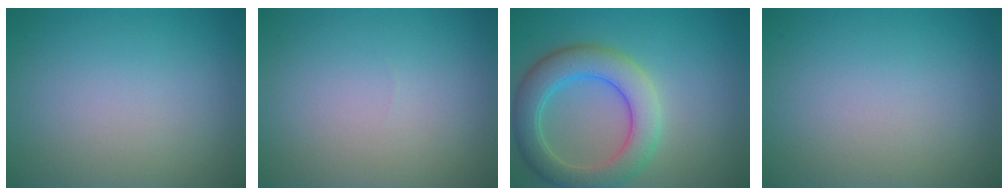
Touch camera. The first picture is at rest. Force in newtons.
{"total": 0.0}
{"total": 6.0, "press": 6.0, "slide": 0.3}
{"total": 0.0}